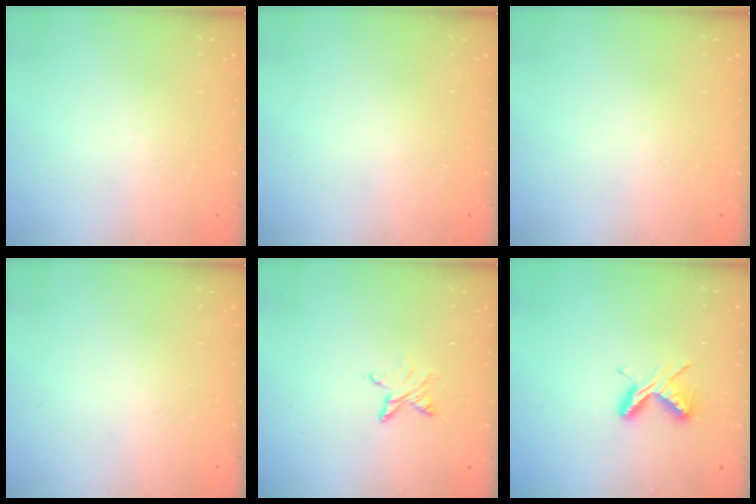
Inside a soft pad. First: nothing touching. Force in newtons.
{"total": 0.0}
{"total": 0.0}
{"total": 0.0}
{"total": 5.2, "press": 5.1, "slide": 0.7}
{"total": 6.0, "press": 5.9, "slide": 0.9}